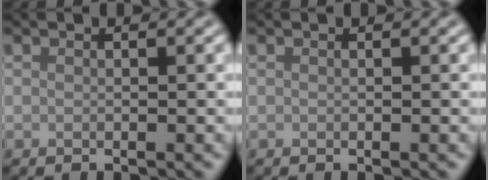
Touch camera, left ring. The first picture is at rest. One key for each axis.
{"total": 0.0}